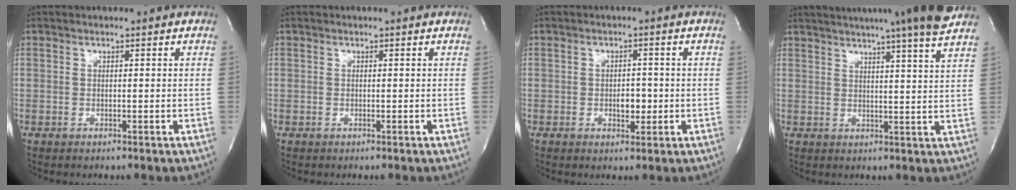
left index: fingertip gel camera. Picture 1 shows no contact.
{"total": 0.0}
{"total": 2.8, "force": [-0.6, 1.6, 2.2], "torque": [-0.030, 0.003, -0.007]}
{"total": 17.0, "force": [14.6, -1.3, 8.7], "torque": [-0.146, -0.018, 0.182]}